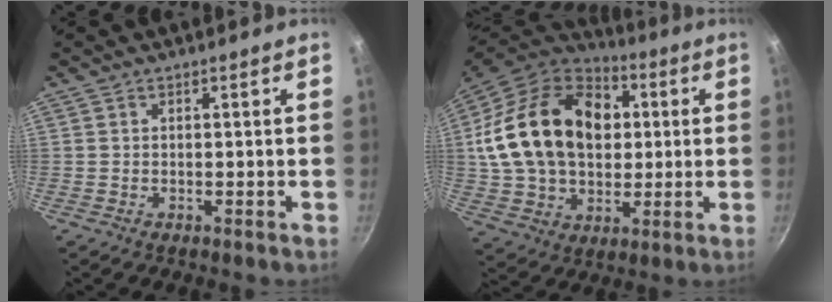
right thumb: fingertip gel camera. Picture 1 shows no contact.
{"total": 26.7, "force": [4.3, 19.3, 18.0], "torque": [-0.303, 0.022, 0.078]}